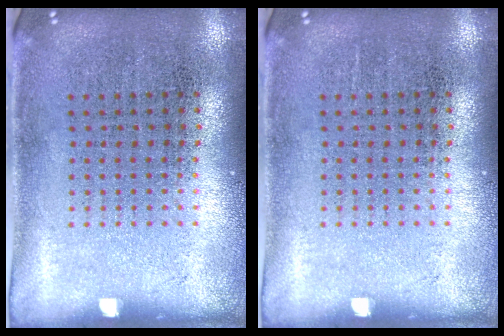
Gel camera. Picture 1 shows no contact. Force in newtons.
{"total": 0.0}